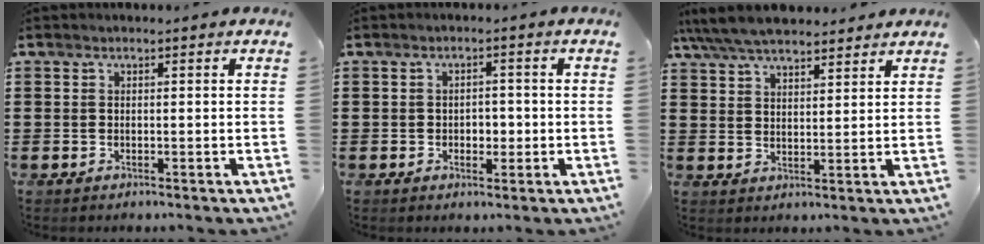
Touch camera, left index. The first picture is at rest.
{"total": 2.1, "force": [-0.4, 1.6, 1.3], "torque": [-0.030, 0.006, -0.011]}
{"total": 6.5, "force": [5.9, 1.5, 2.3], "torque": [-0.064, -0.013, 0.110]}